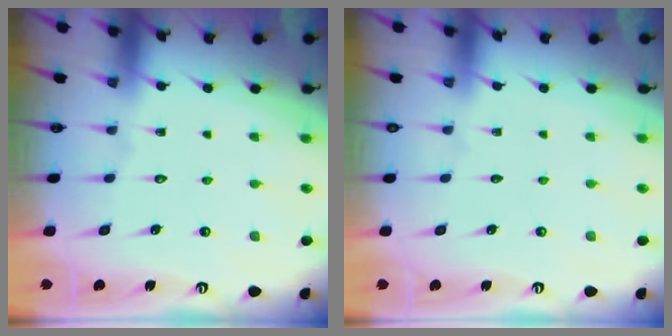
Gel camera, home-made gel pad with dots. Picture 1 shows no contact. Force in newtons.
{"total": 0.0}